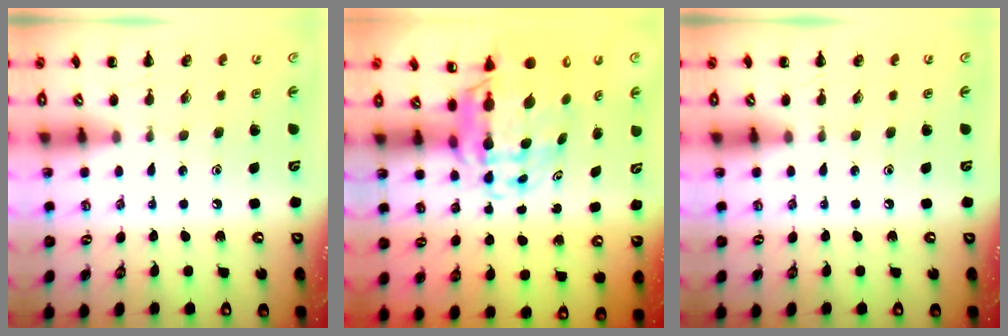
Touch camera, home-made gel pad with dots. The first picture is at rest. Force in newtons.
{"total": 10.8, "press": 10.4, "slide": 2.9}
{"total": 0.0}